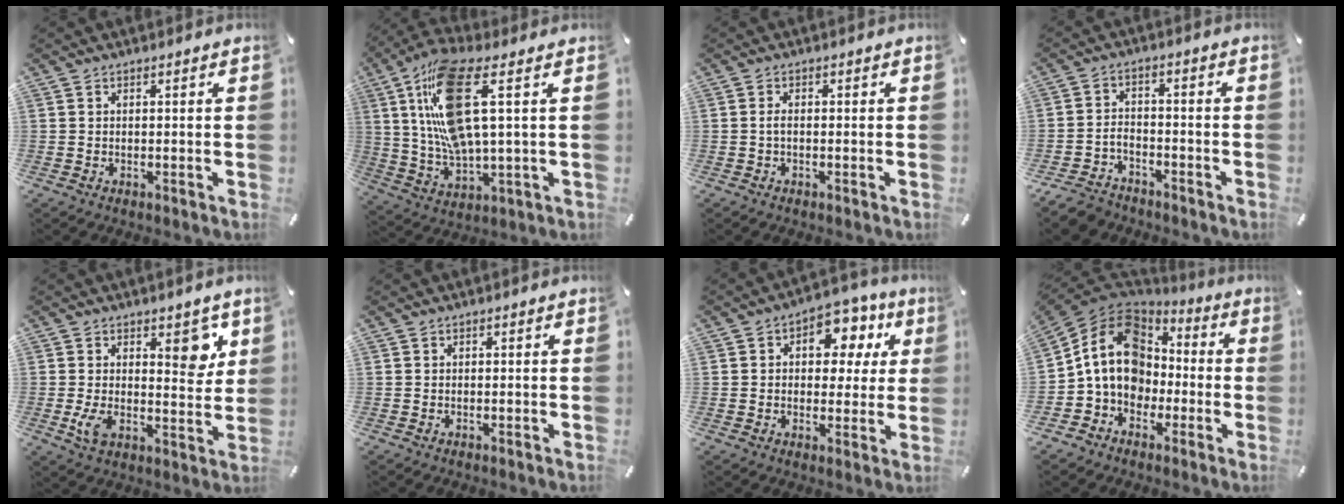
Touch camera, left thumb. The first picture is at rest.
{"total": 16.9, "force": [5.6, 5.2, 15.1], "torque": [-0.341, -0.019, 0.085]}
{"total": 1.1, "force": [-0.4, 0.5, 0.9], "torque": [-0.028, -0.001, -0.011]}
{"total": 5.4, "force": [-4.5, 2.7, 1.3], "torque": [-0.036, 0.014, -0.090]}
{"total": 9.5, "force": [3.2, 5.5, 7.0], "torque": [-0.068, -0.026, 0.050]}
{"total": 0.0}
{"total": 10.1, "force": [3.6, 7.3, 5.9], "torque": [-0.071, -0.019, 0.057]}
{"total": 16.0, "force": [-0.6, 13.6, 8.4], "torque": [-0.165, 0.023, -0.009]}